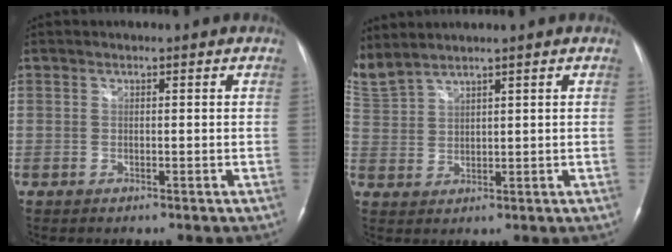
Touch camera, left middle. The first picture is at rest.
{"total": 6.9, "force": [6.3, 0.5, 2.7], "torque": [-0.089, 0.013, 0.142]}